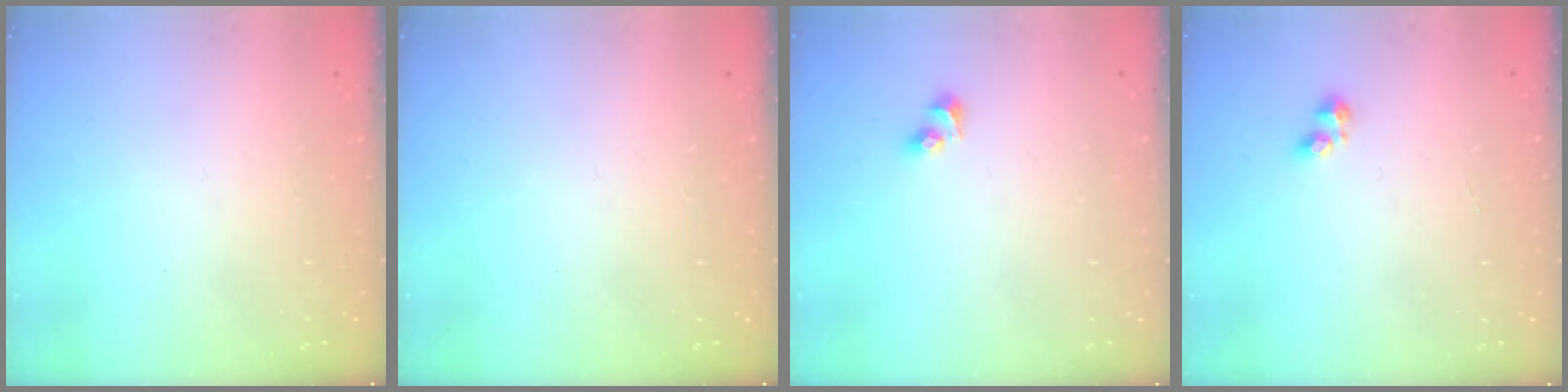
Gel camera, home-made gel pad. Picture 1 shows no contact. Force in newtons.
{"total": 0.0}
{"total": 3.5, "press": 3.0, "slide": 1.8}
{"total": 2.4, "press": 2.3, "slide": 0.8}